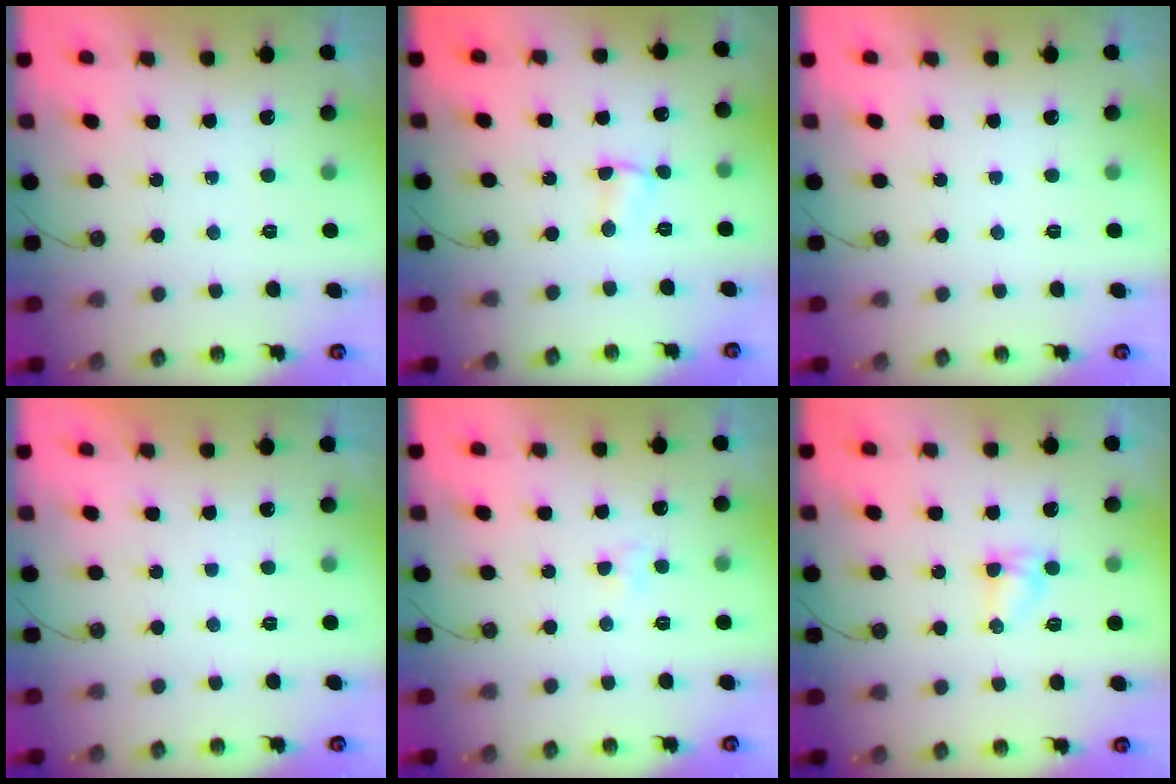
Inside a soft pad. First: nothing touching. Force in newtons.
{"total": 3.0, "press": 1.2, "slide": 2.7}
{"total": 0.0}
{"total": 0.0}
{"total": 2.3, "press": 2.3, "slide": 0.5}
{"total": 3.6, "press": 3.2, "slide": 1.6}